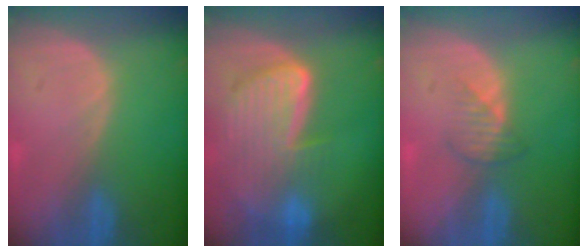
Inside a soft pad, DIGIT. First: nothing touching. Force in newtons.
{"total": 9.7, "press": 8.2, "slide": 5.3}
{"total": 2.5, "press": 2.5, "slide": 0.3}